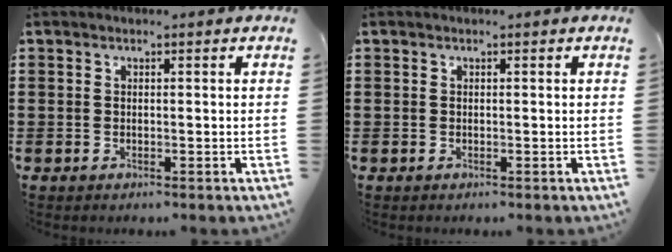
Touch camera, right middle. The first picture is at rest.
{"total": 0.0}